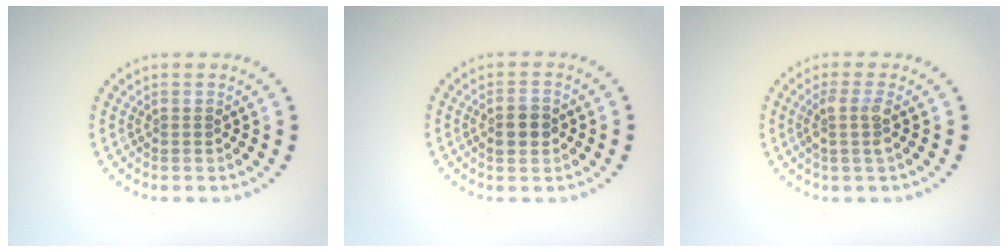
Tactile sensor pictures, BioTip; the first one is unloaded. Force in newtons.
{"total": 2.7, "press": 2.7, "slide": 0.1}
{"total": 2.1, "press": 1.6, "slide": 1.4}